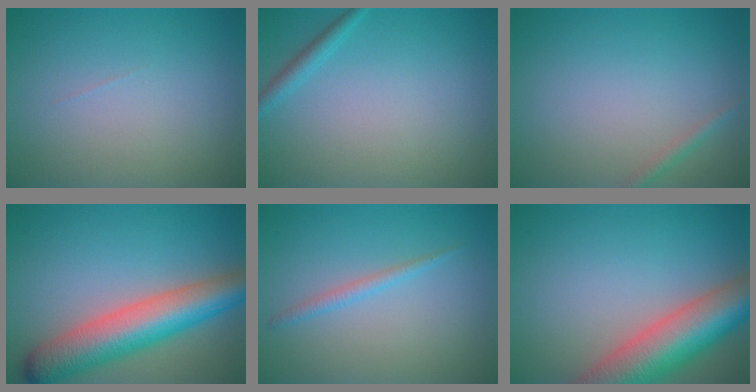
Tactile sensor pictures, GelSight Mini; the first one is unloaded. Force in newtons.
{"total": 1.4, "press": 1.4, "slide": 0.1}
{"total": 1.0, "press": 1.0, "slide": 0.0}
{"total": 8.6, "press": 8.6, "slide": 0.5}
{"total": 1.2, "press": 1.2, "slide": 0.0}
{"total": 10.1, "press": 10.1, "slide": 0.7}